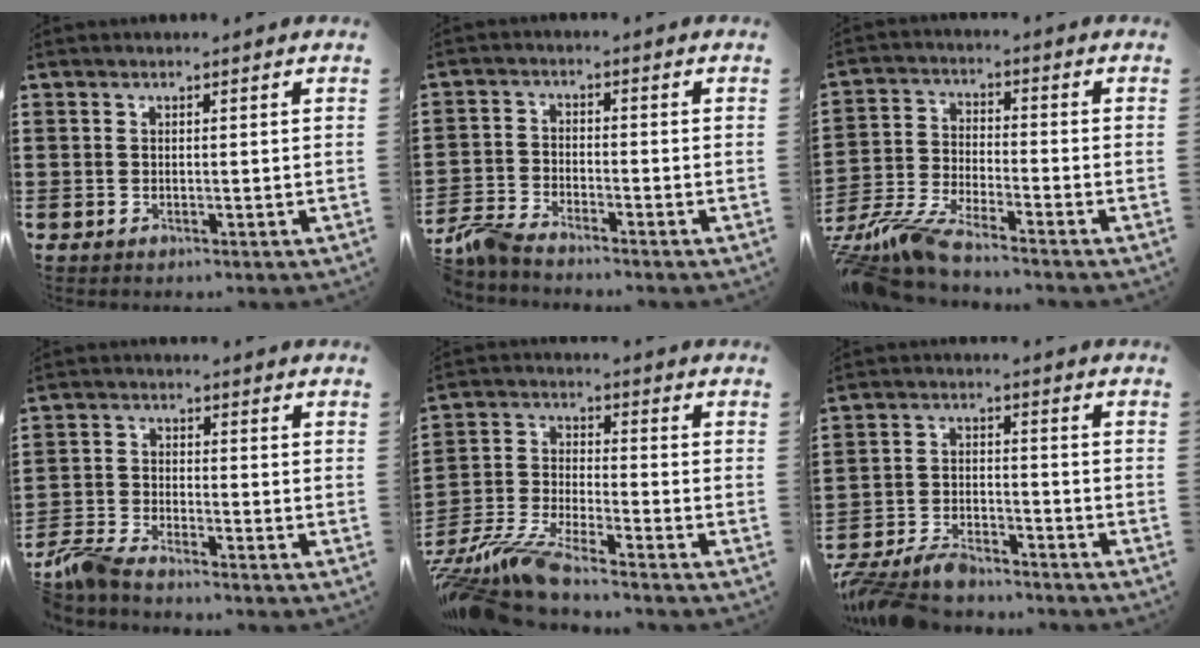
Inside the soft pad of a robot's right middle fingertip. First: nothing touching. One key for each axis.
{"total": 4.0, "fx": -3.8, "fy": 0.5, "fz": 1.4, "tx": -0.052, "ty": -0.004, "tz": -0.082}
{"total": 7.1, "fx": -6.6, "fy": 0.4, "fz": 2.5, "tx": -0.076, "ty": -0.012, "tz": -0.137}
{"total": 4.5, "fx": -4.0, "fy": 0.7, "fz": 1.8, "tx": -0.065, "ty": -0.008, "tz": -0.089}
{"total": 7.8, "fx": -7.2, "fy": 0.5, "fz": 2.9, "tx": -0.081, "ty": -0.010, "tz": -0.147}
{"total": 5.9, "fx": -5.5, "fy": 1.3, "fz": 1.8, "tx": -0.046, "ty": 0.002, "tz": -0.111}